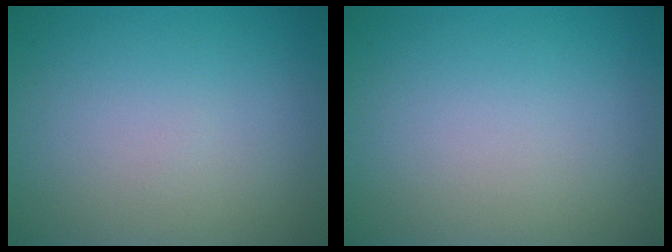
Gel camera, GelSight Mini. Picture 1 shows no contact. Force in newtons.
{"total": 0.0}